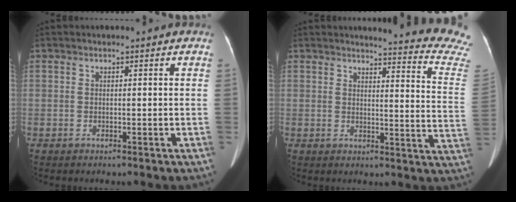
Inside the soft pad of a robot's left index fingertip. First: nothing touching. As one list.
[{"total": 17.1, "force": [16.7, -1.3, 3.2], "torque": [-0.028, -0.155, 0.158]}]